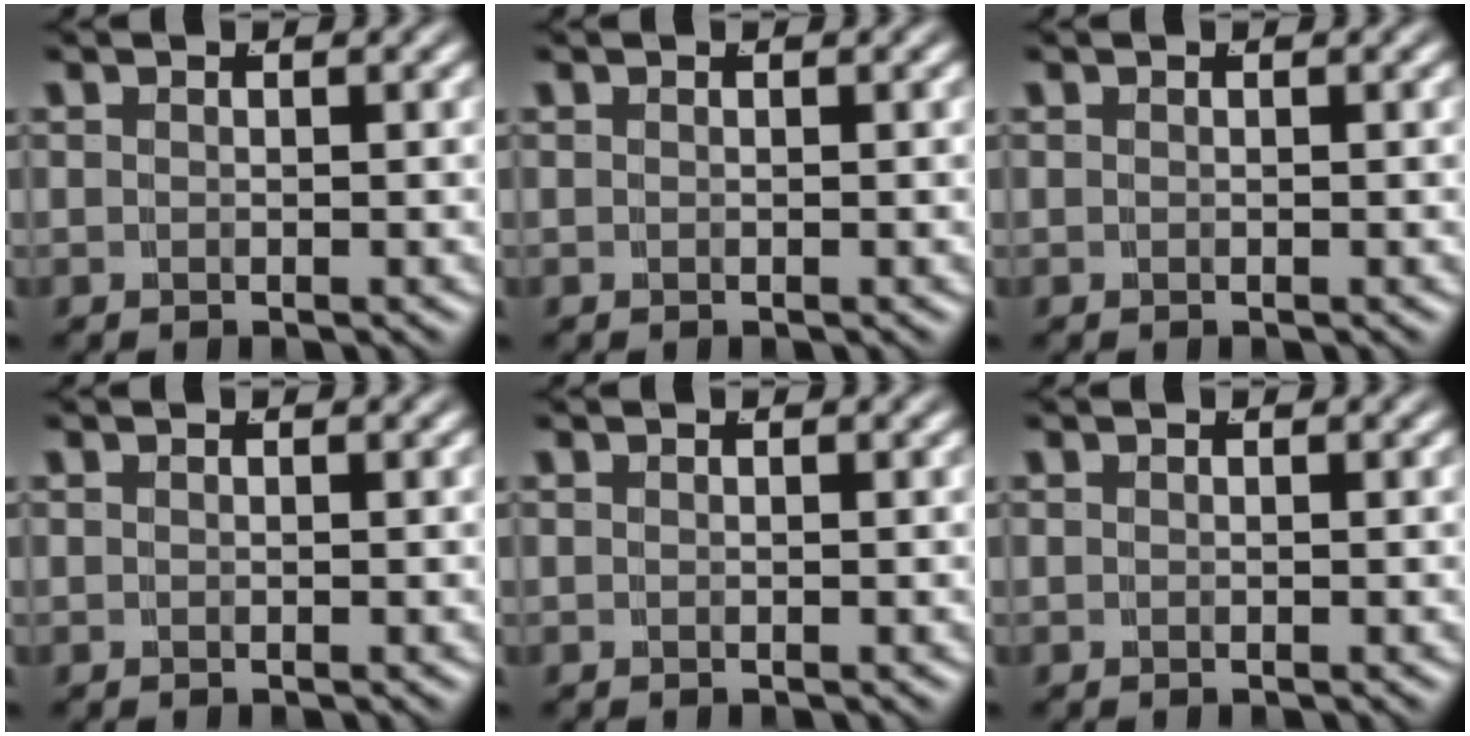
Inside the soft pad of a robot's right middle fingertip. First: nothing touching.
{"total": 0.0}
{"total": 0.0}
{"total": 0.0}
{"total": 0.0}
{"total": 0.0}